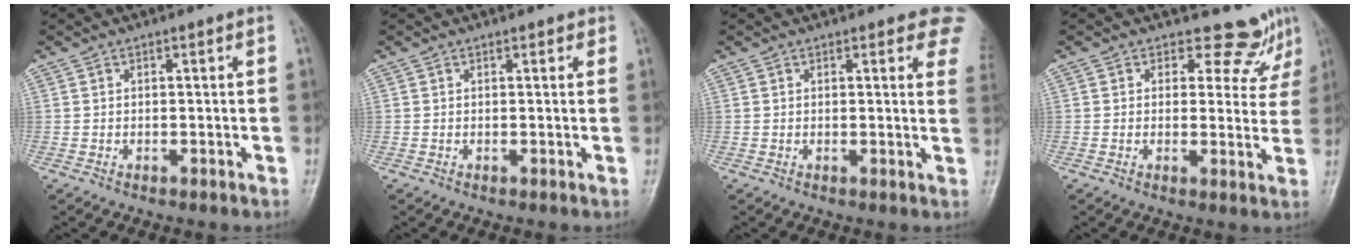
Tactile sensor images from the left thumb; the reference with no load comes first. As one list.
[{"total": 1.1, "force": [0.7, 0.8, 0.5], "torque": [0.008, -0.001, 0.002]}, {"total": 5.8, "force": [4.0, 2.3, 3.4], "torque": [-0.005, -0.014, 0.027]}, {"total": 6.8, "force": [5.7, 3.6, 0.3], "torque": [0.034, -0.040, 0.053]}]